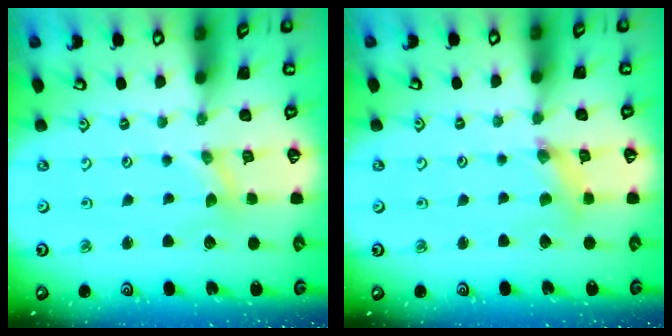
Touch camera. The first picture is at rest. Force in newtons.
{"total": 2.5, "press": 2.4, "slide": 0.3}